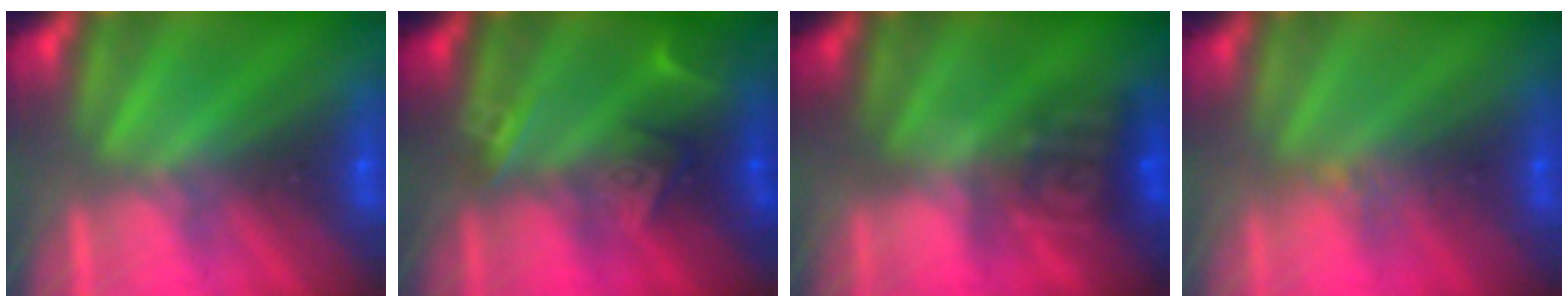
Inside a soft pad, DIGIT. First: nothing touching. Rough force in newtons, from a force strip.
{"total": 2.4}
{"total": 4.2}
{"total": 3.8}